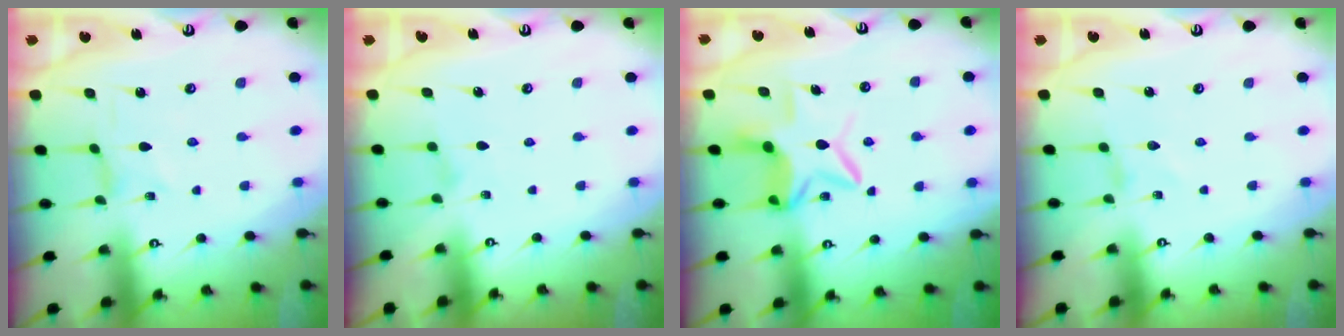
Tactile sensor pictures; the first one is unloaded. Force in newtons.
{"total": 1.6, "press": 1.6, "slide": 0.2}
{"total": 9.2, "press": 9.1, "slide": 1.0}
{"total": 0.0}